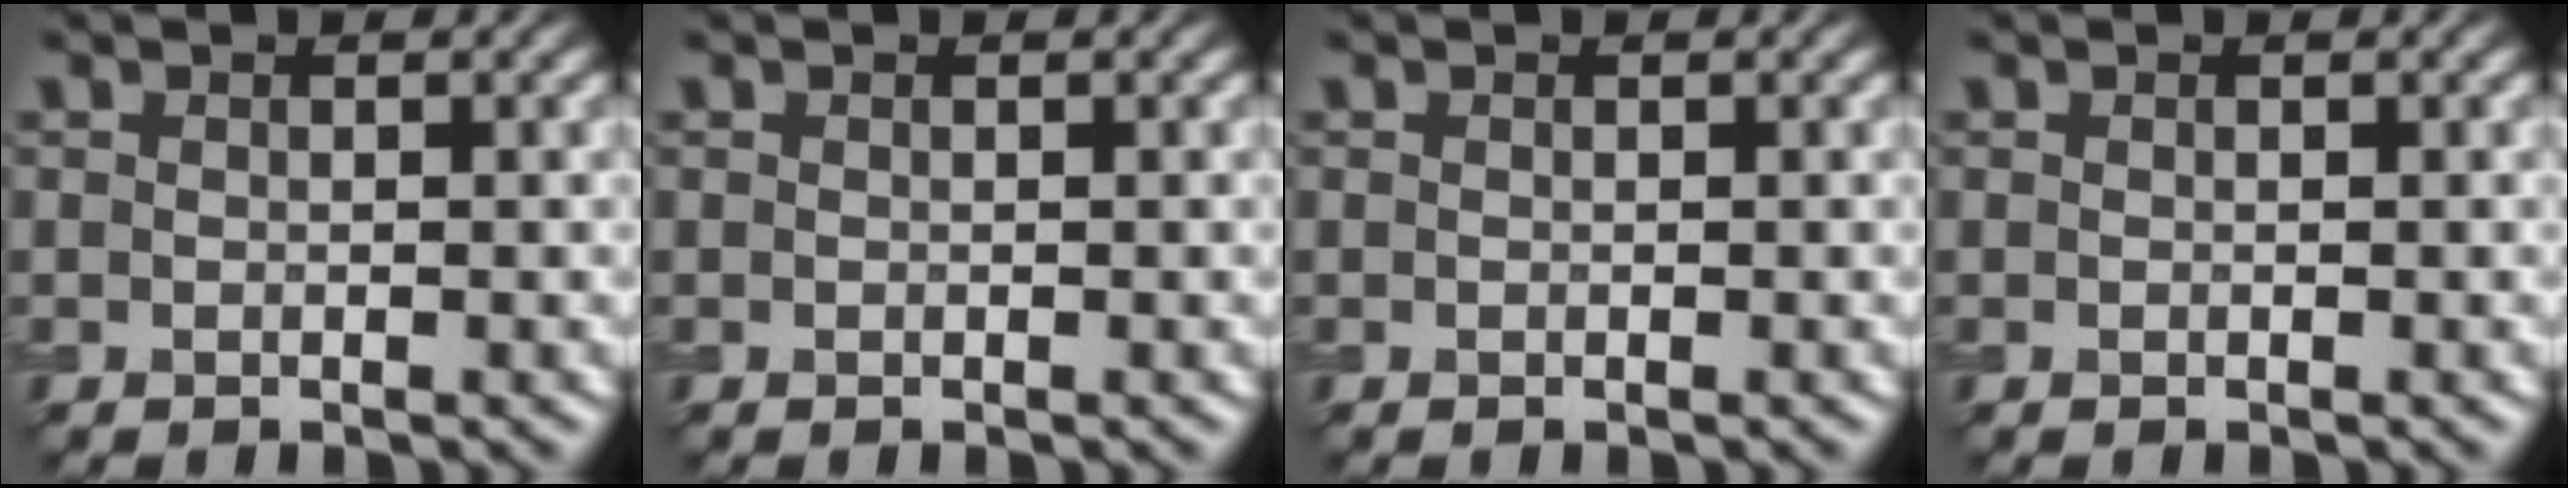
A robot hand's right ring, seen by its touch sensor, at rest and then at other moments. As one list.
[{"total": 0.0}, {"total": 0.0}, {"total": 0.0}]